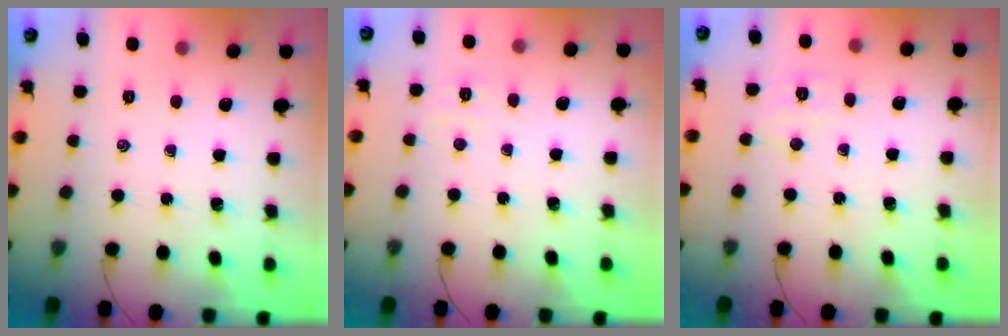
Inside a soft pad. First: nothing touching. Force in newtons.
{"total": 2.5, "press": 2.4, "slide": 0.7}
{"total": 5.5, "press": 5.4, "slide": 0.8}